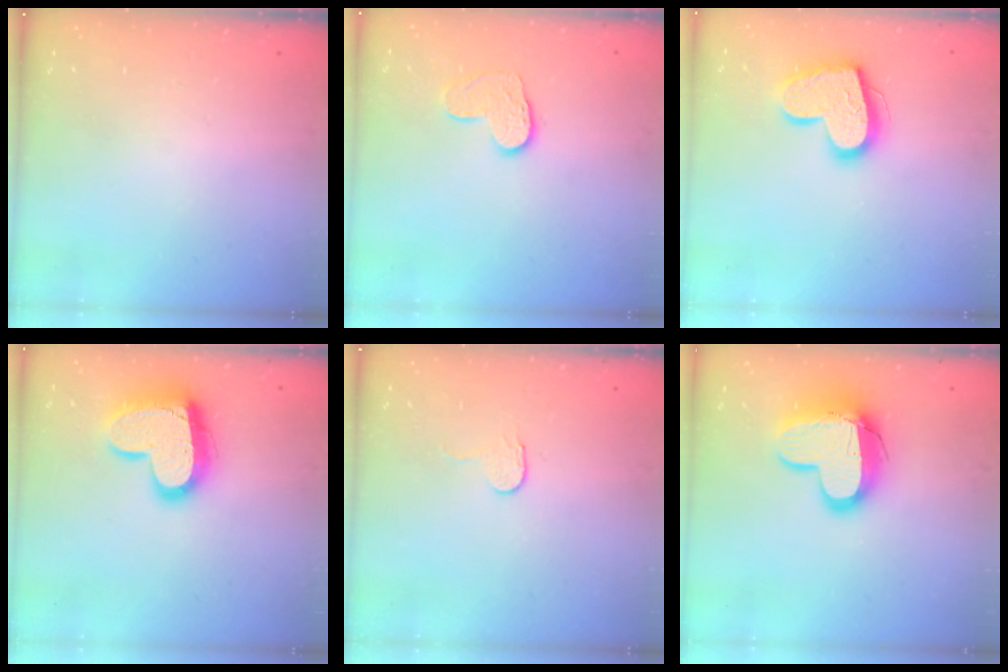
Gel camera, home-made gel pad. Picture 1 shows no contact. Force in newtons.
{"total": 8.8, "press": 8.8, "slide": 0.7}
{"total": 16.9, "press": 16.9, "slide": 1.3}
{"total": 18.2, "press": 18.2, "slide": 1.4}
{"total": 2.9, "press": 2.9, "slide": 0.3}
{"total": 15.0, "press": 14.9, "slide": 1.3}